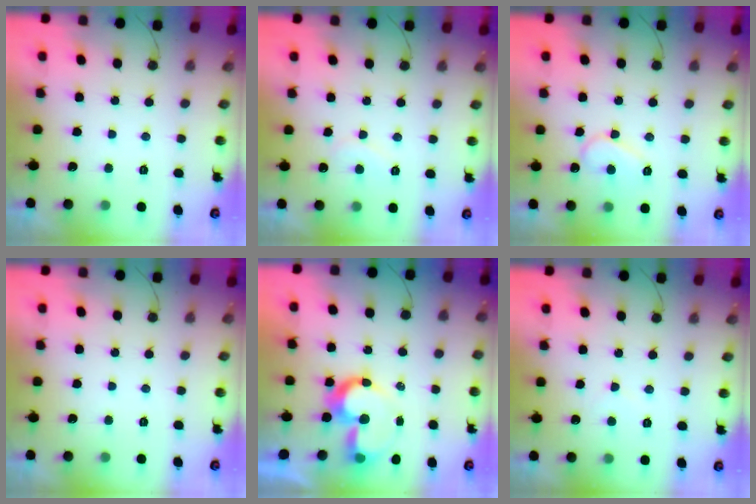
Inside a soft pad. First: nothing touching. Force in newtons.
{"total": 5.5, "press": 5.5, "slide": 0.4}
{"total": 9.0, "press": 9.0, "slide": 0.9}
{"total": 0.0}
{"total": 9.7, "press": 9.6, "slide": 1.5}
{"total": 3.6, "press": 3.6, "slide": 0.3}